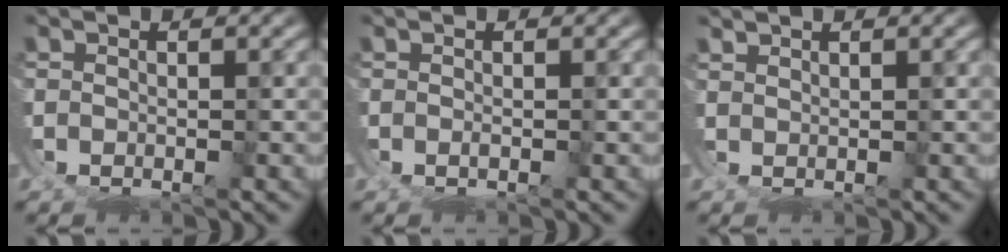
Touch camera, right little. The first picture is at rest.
{"total": 0.6, "force": [-0.1, -0.2, 0.6], "torque": [-0.010, -0.007, 0.003]}
{"total": 2.2, "force": [1.7, -1.2, -0.7], "torque": [0.020, 0.006, 0.029]}